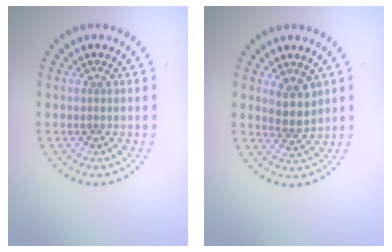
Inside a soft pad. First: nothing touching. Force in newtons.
{"total": 2.6, "press": 2.3, "slide": 1.2}